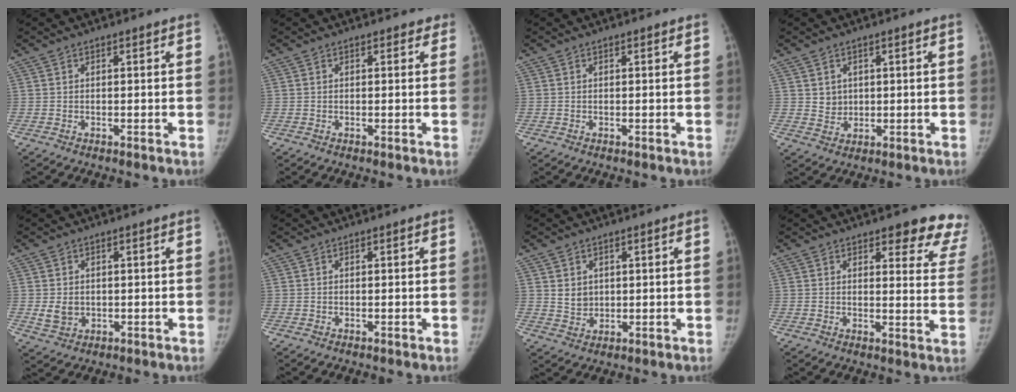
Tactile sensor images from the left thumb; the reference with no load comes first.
{"total": 1.2, "force": [0.8, 0.7, 0.4], "torque": [0.011, -0.003, 0.003]}
{"total": 0.0}
{"total": 3.2, "force": [0.9, 2.9, 1.0], "torque": [-0.003, -0.009, 0.025]}
{"total": 3.7, "force": [-0.1, 3.0, 2.1], "torque": [-0.029, -0.005, 0.009]}
{"total": 0.0}
{"total": 3.6, "force": [1.1, 3.1, 1.6], "torque": [-0.013, -0.011, 0.029]}
{"total": 11.5, "force": [9.7, 4.0, 4.8], "torque": [-0.001, -0.058, 0.083]}